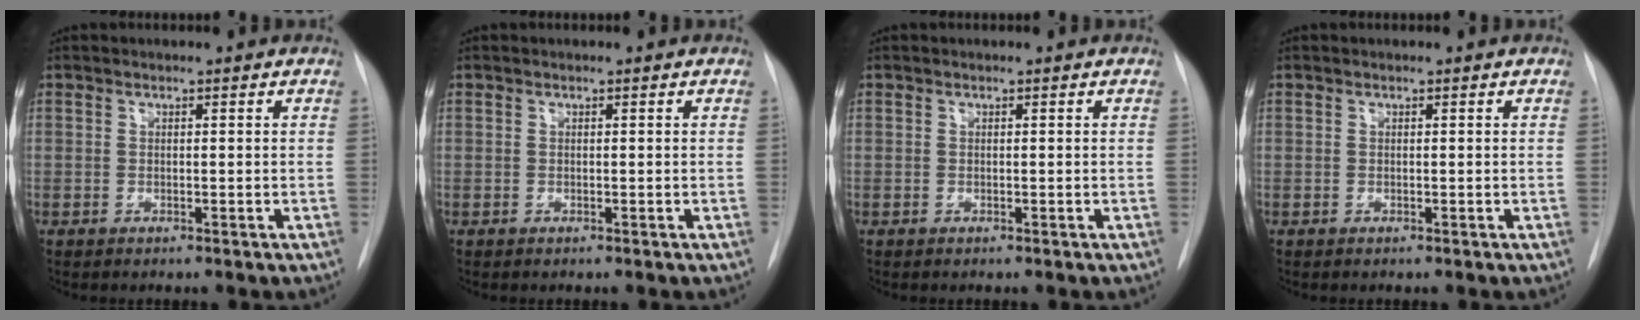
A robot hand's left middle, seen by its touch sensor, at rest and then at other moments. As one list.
[{"total": 0.0}, {"total": 0.0}, {"total": 0.0}]